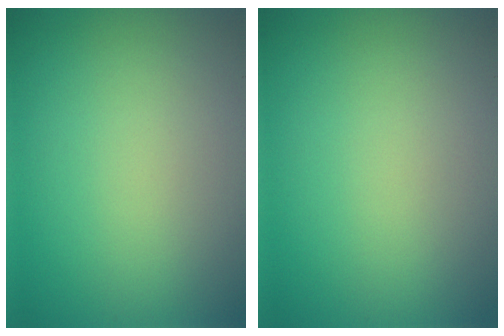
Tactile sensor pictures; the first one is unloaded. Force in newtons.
{"total": 0.0}